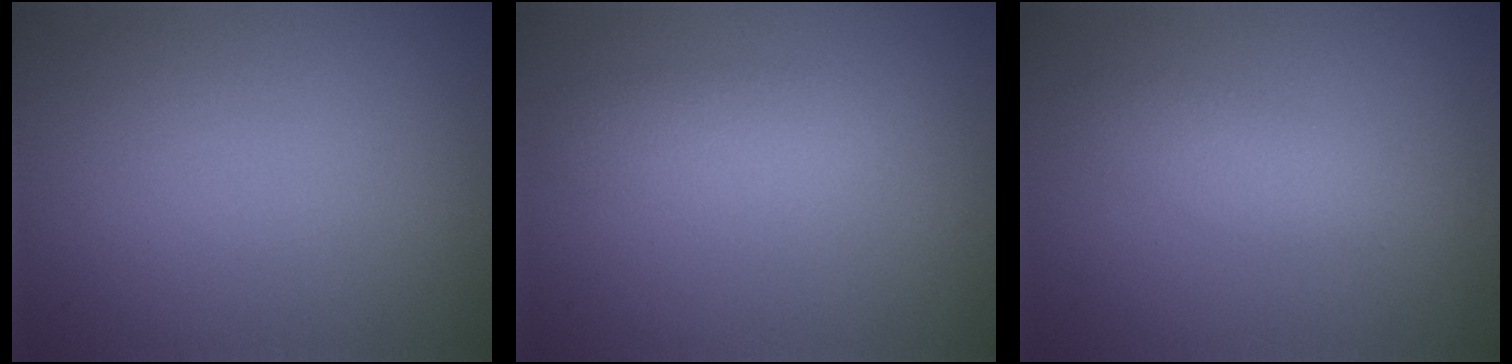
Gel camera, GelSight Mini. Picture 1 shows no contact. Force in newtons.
{"total": 2.1, "press": 2.1, "slide": 0.1}
{"total": 2.0, "press": 2.0, "slide": 0.2}